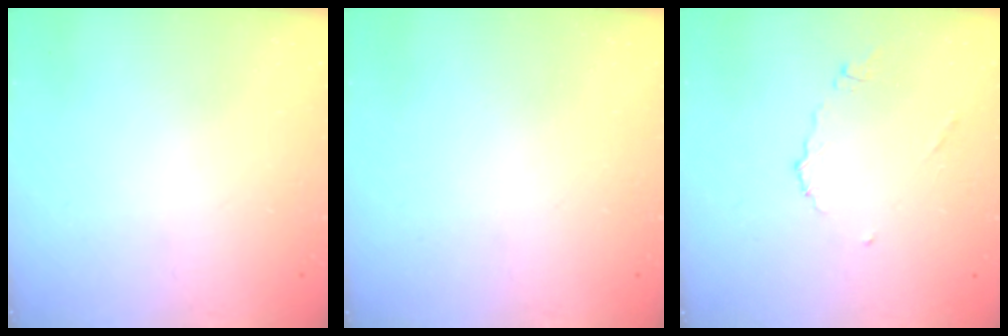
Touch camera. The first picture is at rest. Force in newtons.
{"total": 0.0}
{"total": 5.0, "press": 5.0, "slide": 0.4}